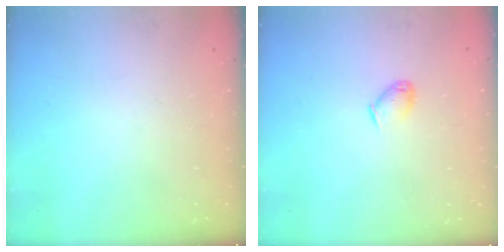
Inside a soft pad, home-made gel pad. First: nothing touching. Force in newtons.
{"total": 4.4, "press": 4.3, "slide": 0.9}